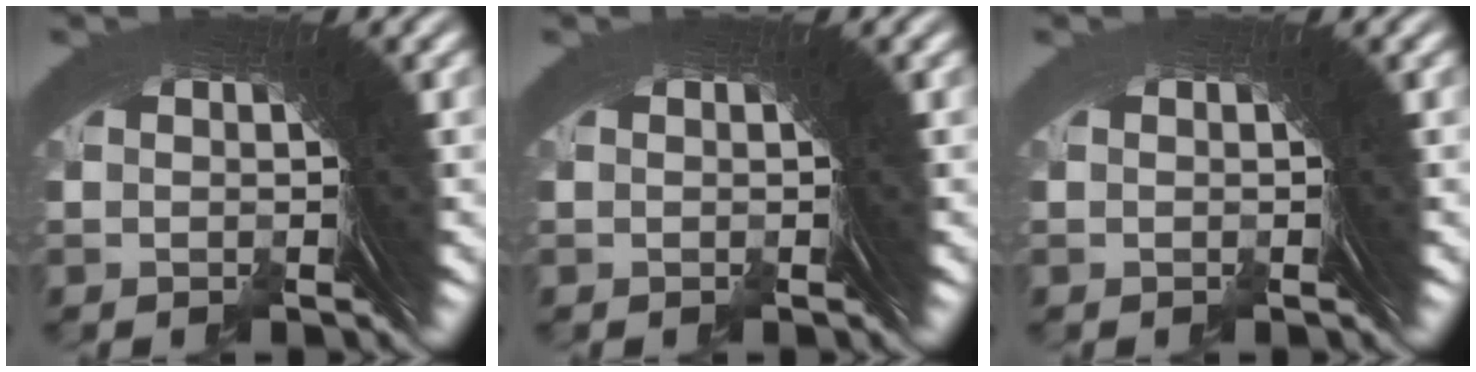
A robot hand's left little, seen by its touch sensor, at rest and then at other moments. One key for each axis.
{"total": 0.0}
{"total": 0.9, "fx": -0.3, "fy": -0.5, "fz": -0.6, "tx": 0.016, "ty": 0.003, "tz": -0.005}